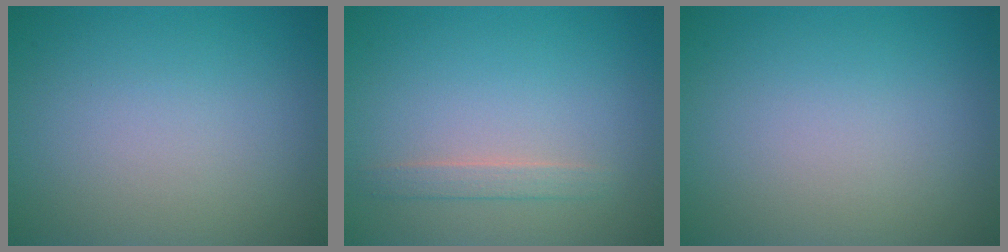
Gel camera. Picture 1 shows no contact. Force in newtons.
{"total": 1.3, "press": 1.3, "slide": 0.1}
{"total": 0.0}